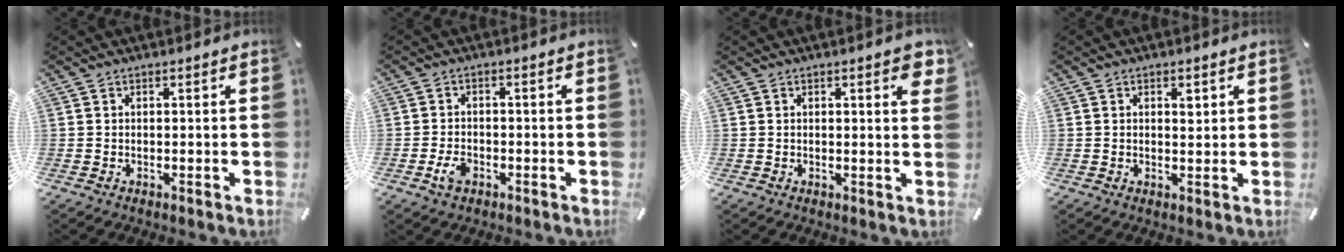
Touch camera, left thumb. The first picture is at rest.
{"total": 3.6, "force": [-1.7, 2.3, 2.2], "torque": [-0.057, 0.001, -0.035]}
{"total": 3.1, "force": [1.3, 0.9, 2.6], "torque": [-0.038, -0.002, 0.019]}
{"total": 2.1, "force": [0.8, 1.2, 1.5], "torque": [-0.009, -0.007, 0.008]}